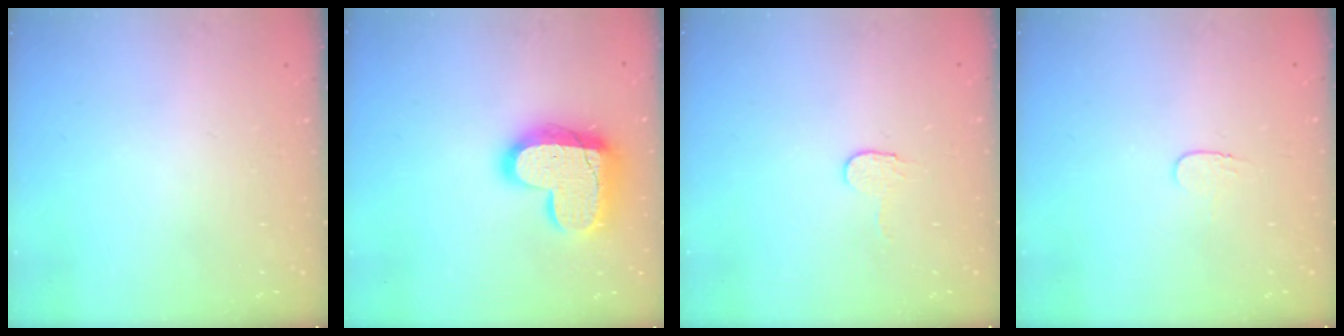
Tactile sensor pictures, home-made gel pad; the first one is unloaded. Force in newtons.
{"total": 18.0, "press": 17.9, "slide": 1.3}
{"total": 3.2, "press": 3.2, "slide": 0.3}
{"total": 3.7, "press": 3.7, "slide": 0.4}